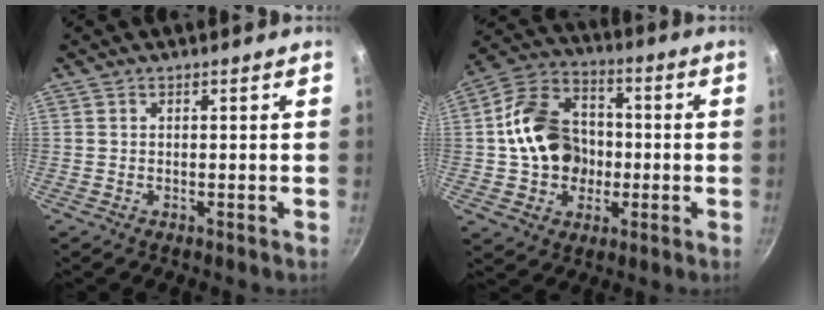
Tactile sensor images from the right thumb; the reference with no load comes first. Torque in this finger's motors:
{"motor_torque": [-0.46, 1.16, 0.18, -0.01, 0.10]}